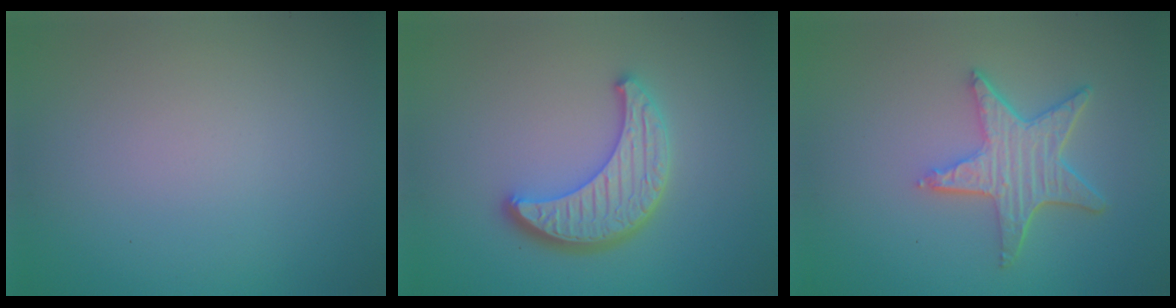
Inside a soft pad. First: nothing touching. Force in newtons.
{"total": 4.5, "press": 3.8, "slide": 2.4}
{"total": 5.0, "press": 4.0, "slide": 3.0}